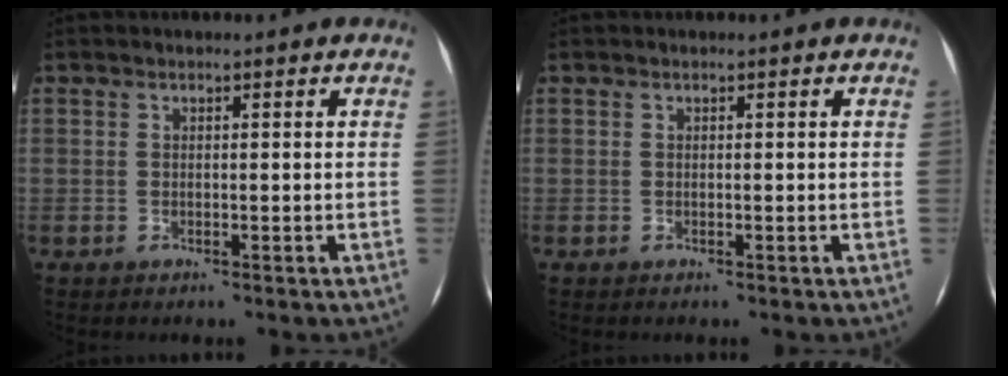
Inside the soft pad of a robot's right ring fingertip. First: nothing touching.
{"total": 0.0}